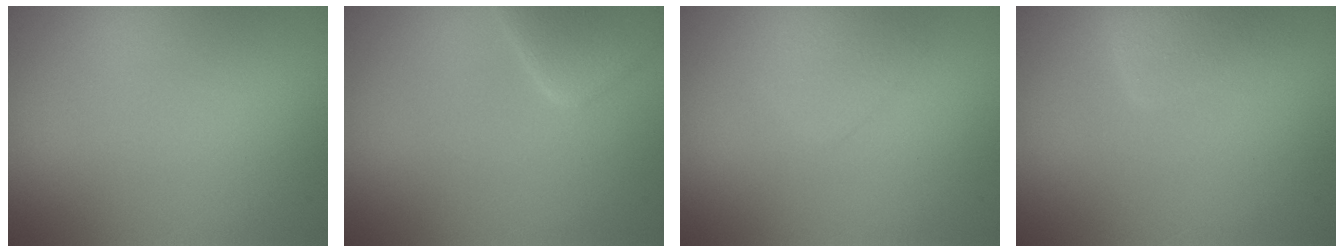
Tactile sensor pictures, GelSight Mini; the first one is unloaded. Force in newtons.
{"total": 2.9, "press": 2.9, "slide": 0.1}
{"total": 1.3, "press": 1.3, "slide": 0.1}
{"total": 2.0, "press": 2.0, "slide": 0.1}